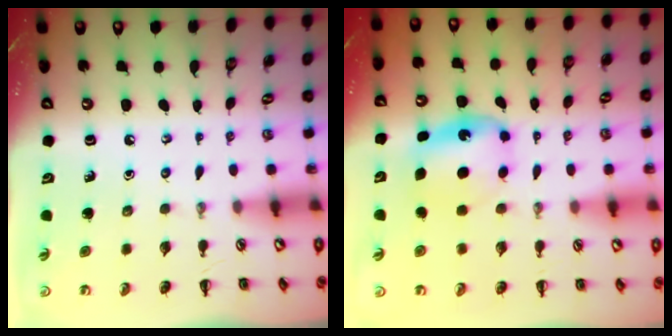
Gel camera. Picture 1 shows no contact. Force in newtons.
{"total": 6.4, "press": 6.3, "slide": 0.9}